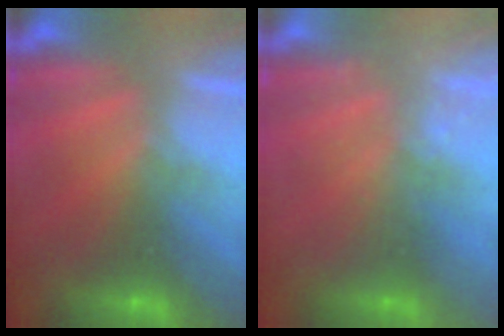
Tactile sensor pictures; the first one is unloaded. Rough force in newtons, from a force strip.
{"total": 2.1}